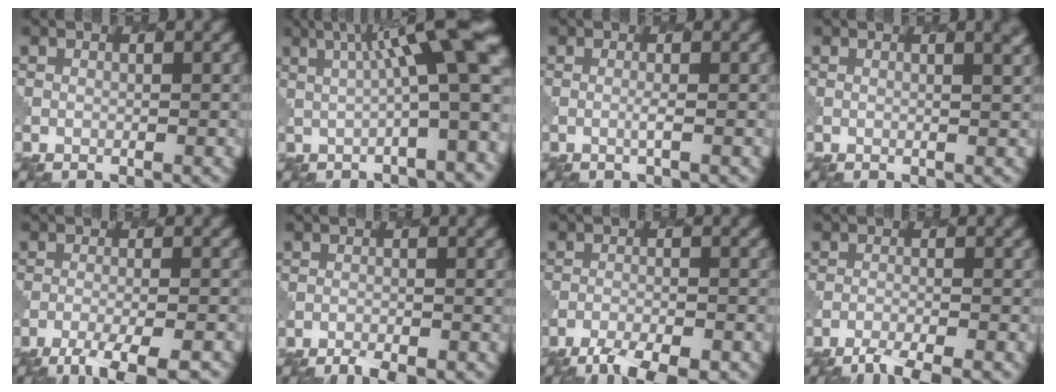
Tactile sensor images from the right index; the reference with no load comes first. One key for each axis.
{"total": 12.0, "fx": 2.2, "fy": 2.6, "fz": 11.5, "tx": -0.121, "ty": 0.020, "tz": 0.035}
{"total": 0.7, "fx": 0.1, "fy": 0.0, "fz": 0.7, "tx": -0.012, "ty": 0.002, "tz": -0.003}
{"total": 2.8, "fx": 0.9, "fy": 1.2, "fz": 2.3, "tx": -0.008, "ty": 0.006, "tz": 0.002}
{"total": 6.3, "fx": -4.6, "fy": 1.3, "fz": 4.1, "tx": -0.062, "ty": -0.012, "tz": -0.074}
{"total": 2.5, "fx": -2.1, "fy": 0.5, "fz": 1.1, "tx": -0.021, "ty": -0.008, "tz": -0.036}
{"total": 6.0, "fx": -4.8, "fy": 1.4, "fz": 3.4, "tx": -0.057, "ty": -0.018, "tz": -0.080}
{"total": 3.7, "fx": -3.1, "fy": 0.6, "fz": 2.0, "tx": -0.035, "ty": -0.006, "tz": -0.062}